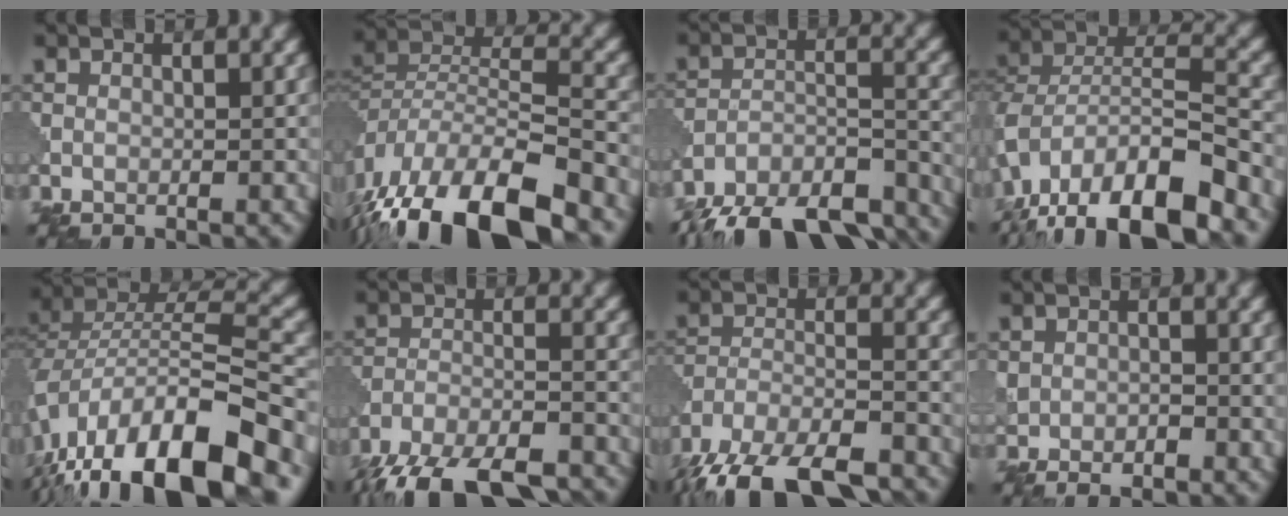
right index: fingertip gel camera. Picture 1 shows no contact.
{"total": 14.9, "force": [-10.5, 5.6, 9.0], "torque": [-0.180, -0.005, -0.167]}
{"total": 14.3, "force": [-12.5, 4.7, 5.2], "torque": [-0.084, -0.009, -0.168]}
{"total": 14.8, "force": [-10.0, 5.5, 9.5], "torque": [-0.179, 0.003, -0.163]}
{"total": 16.8, "force": [-10.2, 6.2, 11.9], "torque": [-0.221, 0.004, -0.169]}
{"total": 14.5, "force": [-12.2, 4.9, 6.0], "torque": [-0.111, -0.022, -0.174]}
{"total": 16.3, "force": [-13.3, 6.4, 6.9], "torque": [-0.140, -0.033, -0.187]}
{"total": 2.2, "force": [-0.8, 1.5, 1.4], "torque": [-0.024, -0.003, -0.015]}